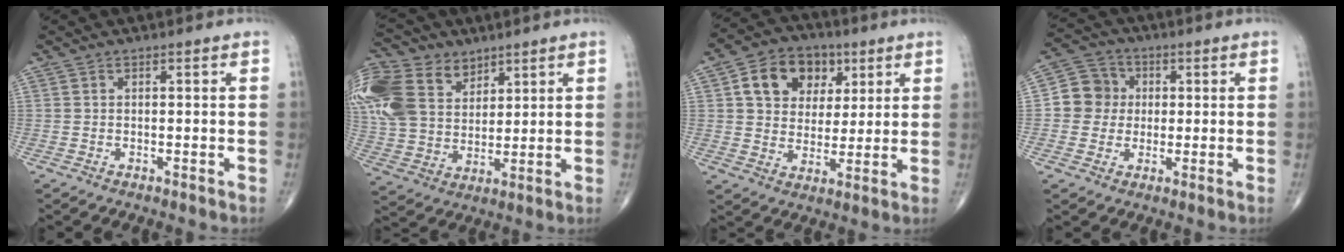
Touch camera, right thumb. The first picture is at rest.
{"total": 21.5, "force": [9.6, 15.1, 12.0], "torque": [-0.290, 0.016, 0.190]}
{"total": 12.4, "force": [4.6, 9.5, 6.5], "torque": [-0.069, -0.005, 0.075]}
{"total": 7.5, "force": [0.4, 7.2, 2.2], "torque": [-0.009, 0.013, -0.005]}